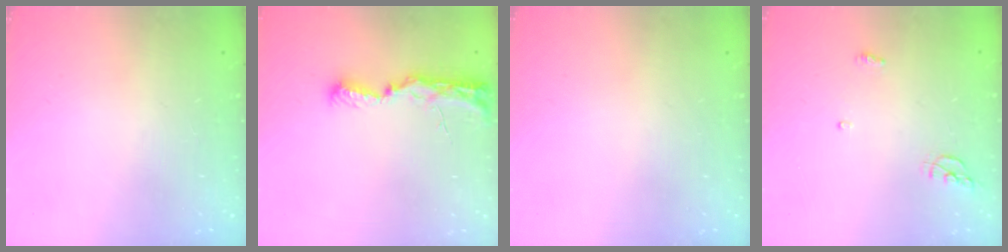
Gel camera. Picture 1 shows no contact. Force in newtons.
{"total": 10.7, "press": 9.7, "slide": 4.5}
{"total": 0.0}
{"total": 7.2, "press": 5.3, "slide": 4.9}